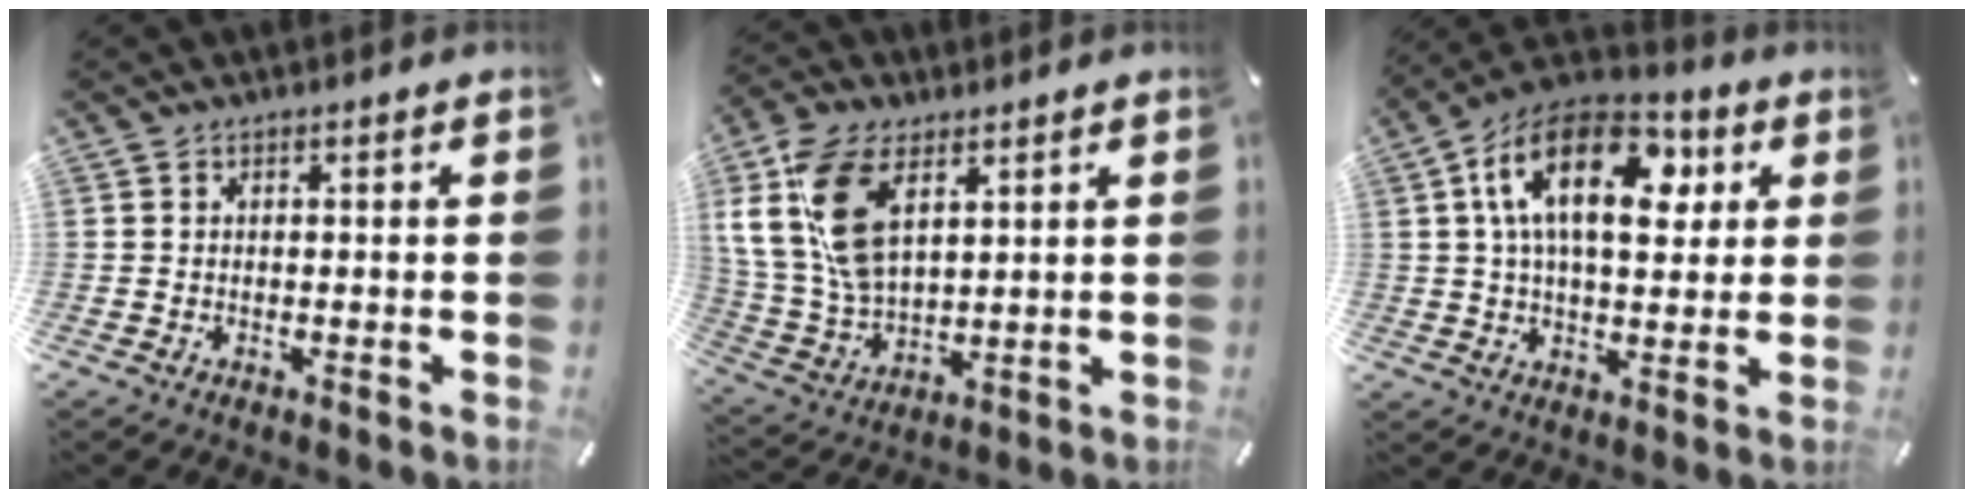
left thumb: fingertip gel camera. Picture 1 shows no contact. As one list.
[{"total": 16.4, "force": [6.4, 9.9, 11.4], "torque": [-0.288, -0.018, 0.113]}, {"total": 18.9, "force": [5.9, 10.9, 14.2], "torque": [-0.249, -0.005, 0.095]}]